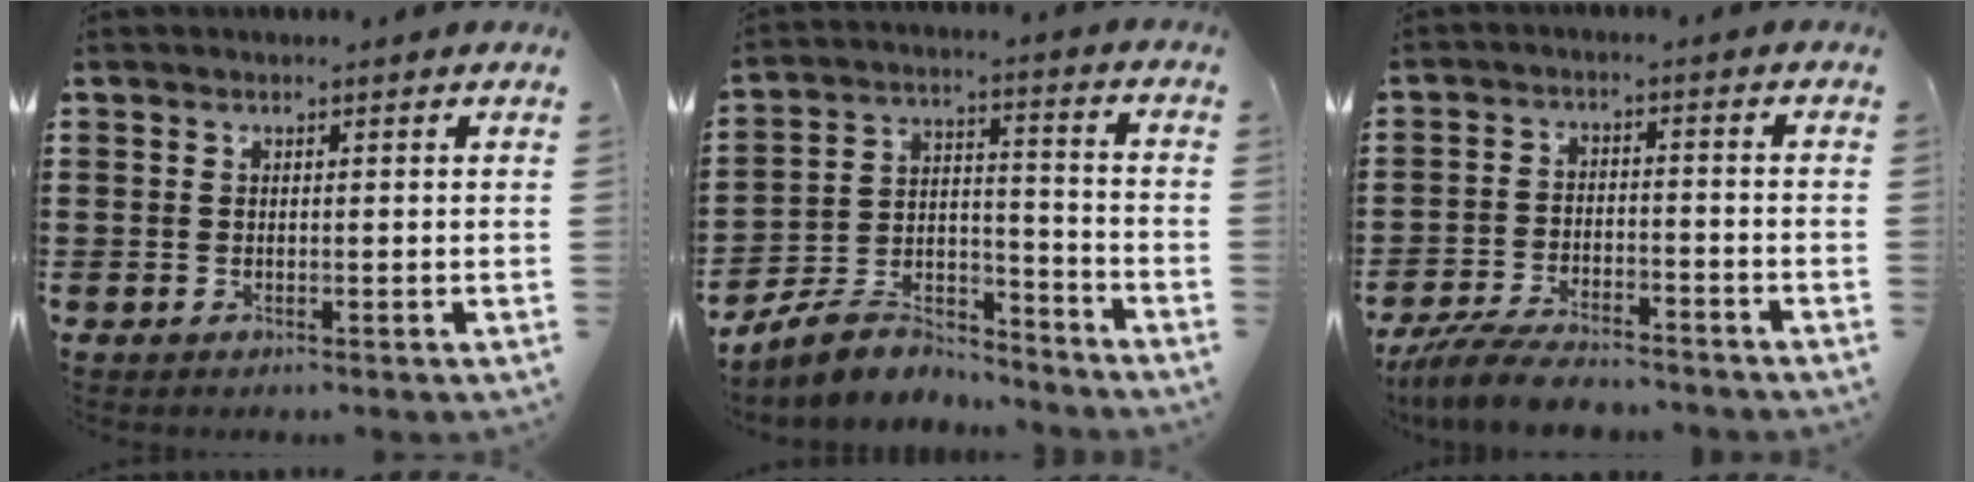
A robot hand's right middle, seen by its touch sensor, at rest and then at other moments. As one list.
[{"total": 6.8, "force": [-6.2, 2.4, 1.5], "torque": [-0.042, 0.010, -0.125]}, {"total": 6.2, "force": [-5.8, 0.9, 2.2], "torque": [-0.053, 0.000, -0.114]}]